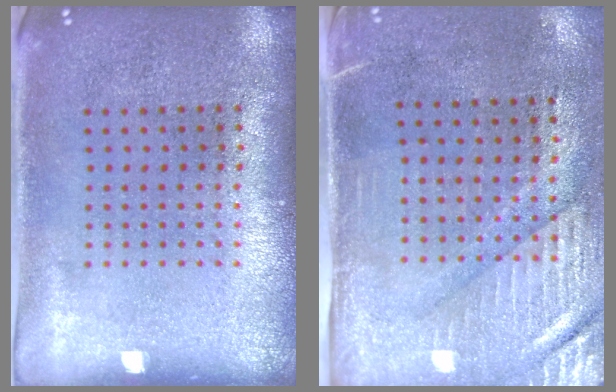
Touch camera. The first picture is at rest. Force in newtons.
{"total": 3.1, "press": 2.6, "slide": 1.6}